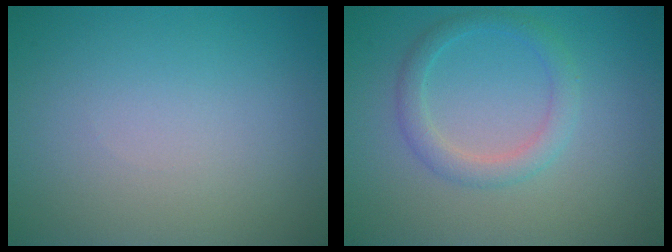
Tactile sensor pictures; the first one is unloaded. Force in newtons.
{"total": 2.4, "press": 2.4, "slide": 0.1}